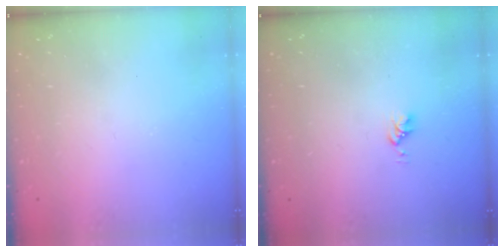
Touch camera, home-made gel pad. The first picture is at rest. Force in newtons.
{"total": 3.0, "press": 3.0, "slide": 0.4}